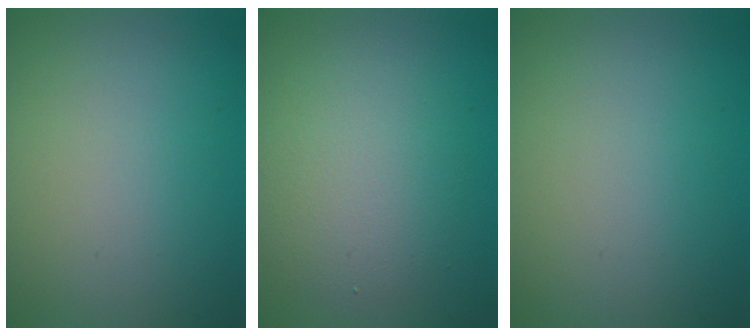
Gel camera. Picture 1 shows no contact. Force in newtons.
{"total": 4.1, "press": 4.1, "slide": 0.2}
{"total": 0.0}